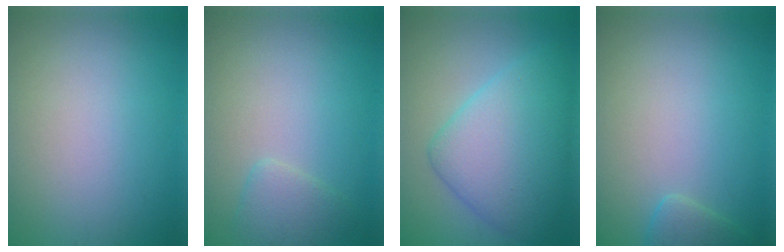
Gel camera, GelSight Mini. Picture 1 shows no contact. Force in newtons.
{"total": 1.9, "press": 1.9, "slide": 0.2}
{"total": 7.7, "press": 7.7, "slide": 0.1}
{"total": 1.5, "press": 1.5, "slide": 0.1}